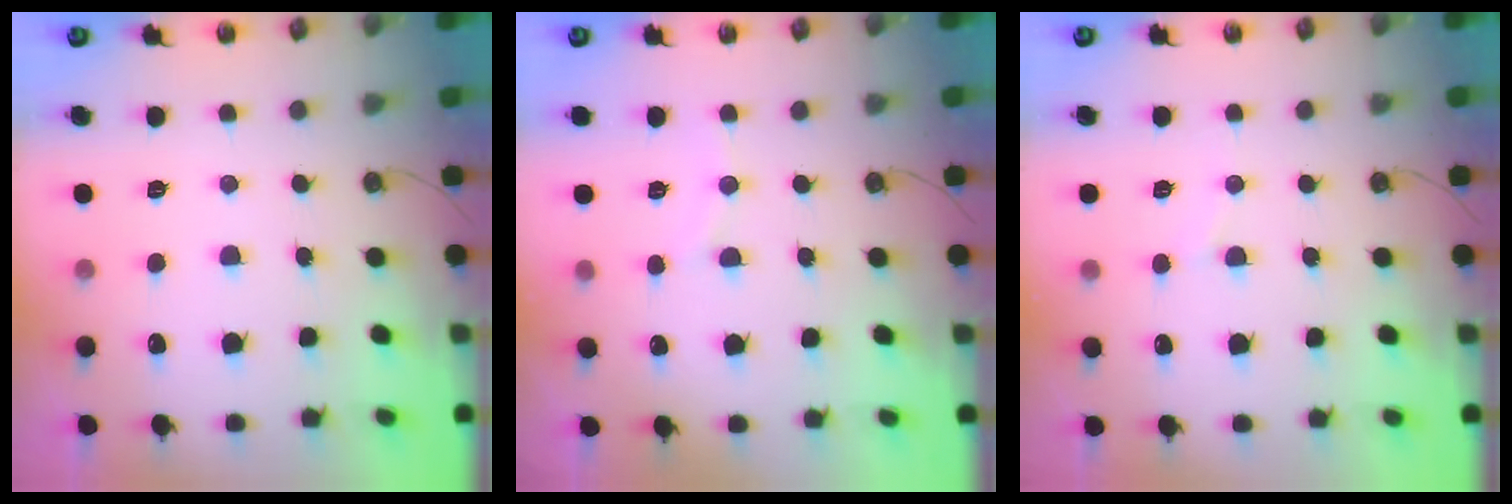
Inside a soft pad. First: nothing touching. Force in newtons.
{"total": 4.5, "press": 4.4, "slide": 0.9}
{"total": 4.6, "press": 4.6, "slide": 0.4}